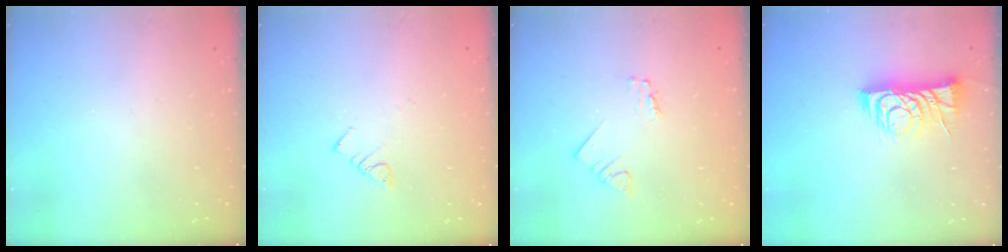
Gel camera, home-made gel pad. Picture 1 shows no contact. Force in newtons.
{"total": 3.9, "press": 3.8, "slide": 0.5}
{"total": 1.9, "press": 1.9, "slide": 0.2}
{"total": 8.3, "press": 8.3, "slide": 0.7}